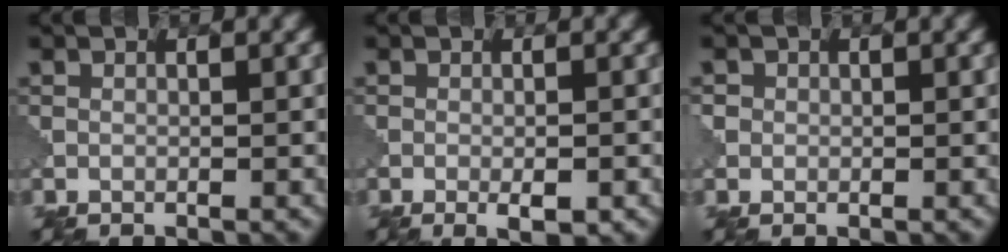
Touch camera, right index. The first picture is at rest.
{"total": 1.6, "force": [-1.0, 0.1, 1.2], "torque": [-0.016, -0.004, -0.011]}
{"total": 1.0, "force": [0.1, 1.0, -0.2], "torque": [0.007, -0.001, 0.005]}